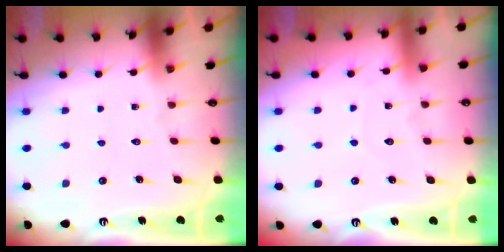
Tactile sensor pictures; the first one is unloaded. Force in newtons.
{"total": 2.7, "press": 2.7, "slide": 0.4}